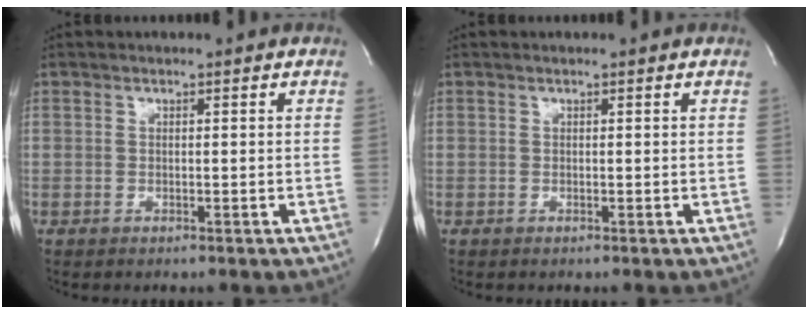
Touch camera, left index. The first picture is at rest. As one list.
[{"total": 0.0}]